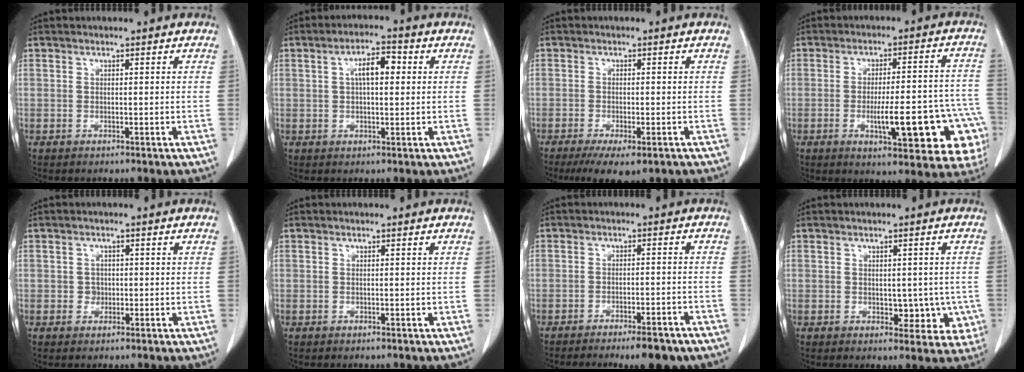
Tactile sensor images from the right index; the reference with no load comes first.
{"total": 5.0, "force": [1.0, 1.7, 4.6], "torque": [-0.081, 0.016, 0.017]}
{"total": 7.7, "force": [-5.3, 2.1, 5.2], "torque": [-0.072, -0.017, -0.076]}
{"total": 17.1, "force": [-5.6, 4.1, 15.6], "torque": [-0.112, 0.032, -0.053]}
{"total": 1.5, "force": [-0.2, 1.4, 0.5], "torque": [-0.006, 0.005, -0.002]}
{"total": 0.0}
{"total": 7.9, "force": [-6.3, 1.7, 4.5], "torque": [-0.041, -0.003, -0.085]}
{"total": 5.5, "force": [-0.7, 3.7, 4.0], "torque": [-0.024, 0.009, 0.002]}